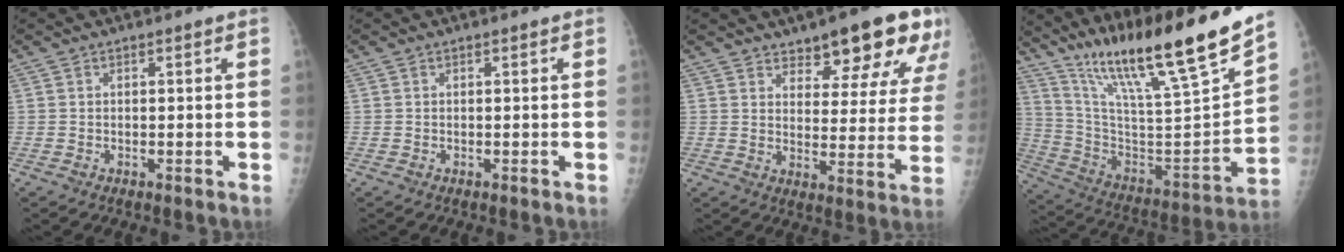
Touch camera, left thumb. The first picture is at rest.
{"total": 0.0}
{"total": 15.2, "force": [10.5, 5.4, 9.6], "torque": [-0.077, -0.060, 0.137]}
{"total": 27.1, "force": [20.2, 2.2, 17.9], "torque": [-0.283, -0.087, 0.349]}